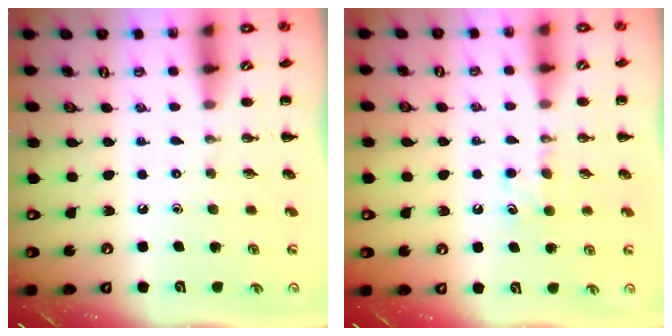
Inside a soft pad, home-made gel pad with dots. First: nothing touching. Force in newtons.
{"total": 5.7, "press": 5.5, "slide": 1.5}